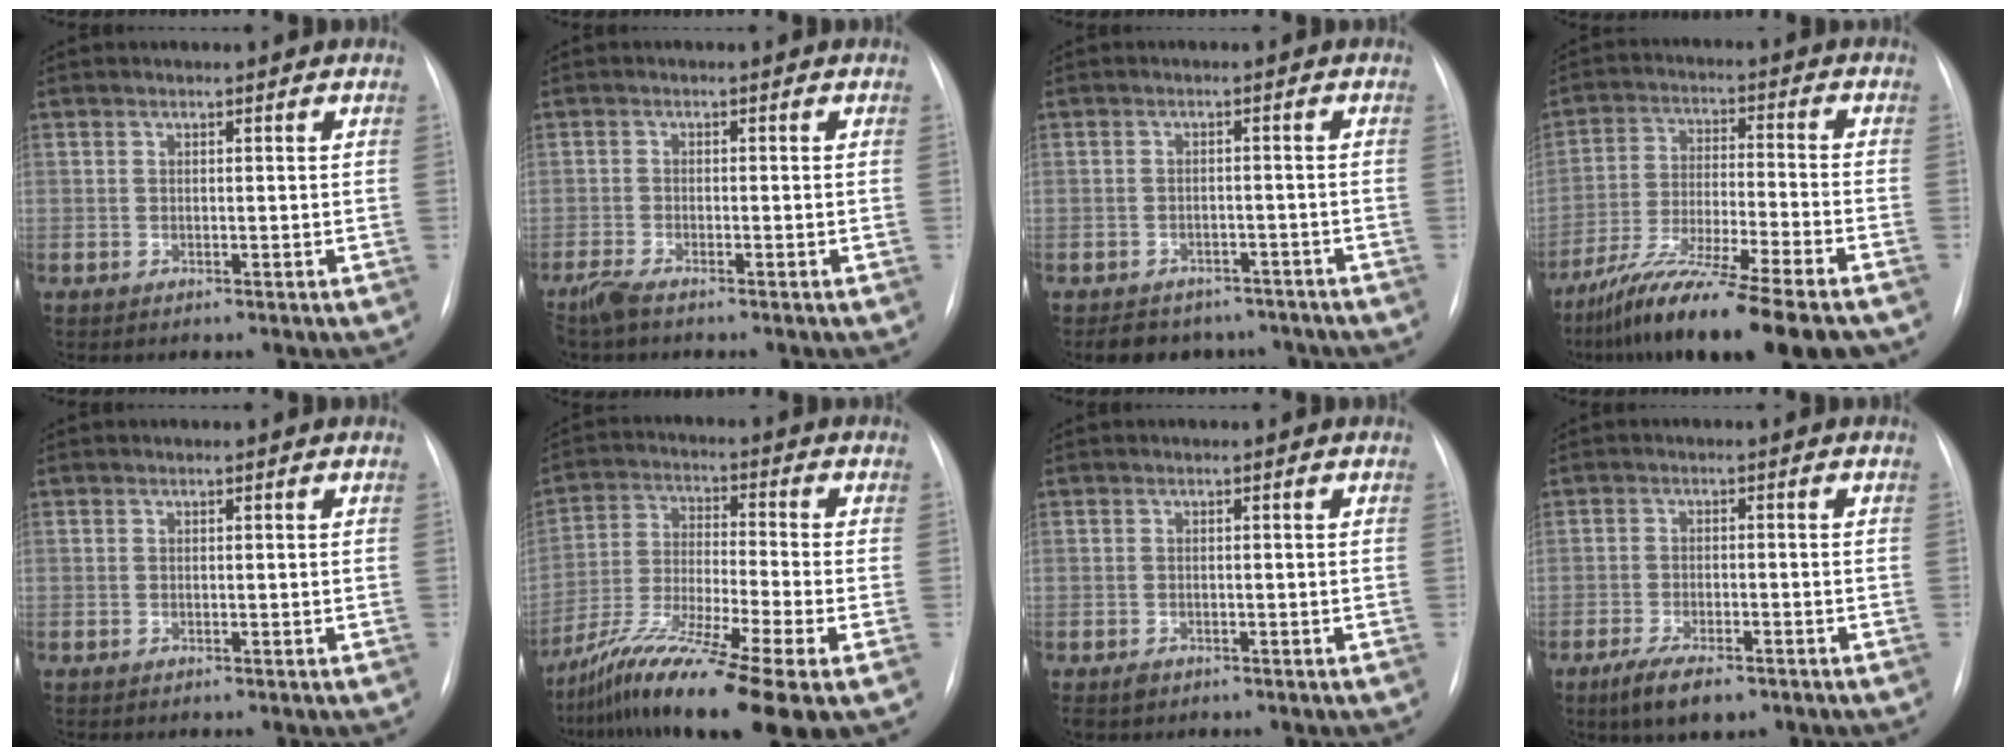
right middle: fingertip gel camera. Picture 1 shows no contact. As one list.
[{"total": 2.7, "force": [-2.3, 0.2, 1.5], "torque": [-0.041, -0.009, -0.046]}, {"total": 8.4, "force": [-7.1, 4.4, 1.3], "torque": [-0.008, 0.012, -0.085]}, {"total": 18.3, "force": [-14.1, 0.7, 11.7], "torque": [-0.191, -0.036, -0.236]}, {"total": 0.0}, {"total": 16.6, "force": [-11.2, 0.1, 12.3], "torque": [-0.231, -0.037, -0.201]}, {"total": 1.1, "force": [-0.8, 0.7, 0.4], "torque": [-0.011, 0.000, -0.009]}, {"total": 6.6, "force": [-4.5, 2.1, 4.4], "torque": [-0.081, -0.012, -0.071]}]